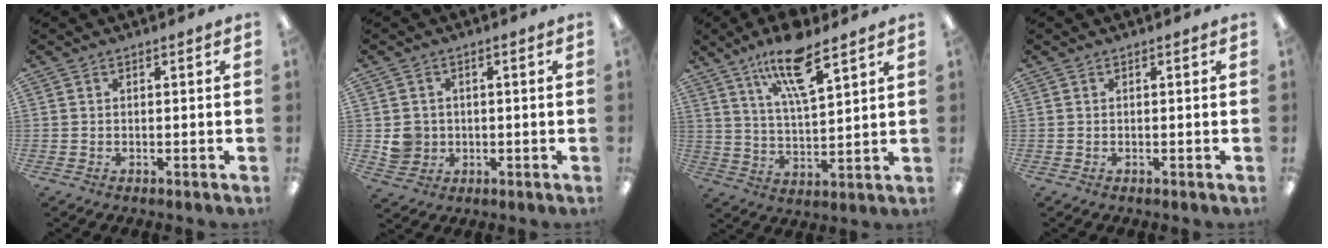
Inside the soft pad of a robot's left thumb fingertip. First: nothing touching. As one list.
[{"total": 4.6, "force": [0.0, 4.5, 1.1], "torque": [-0.011, 0.004, 0.002]}, {"total": 13.6, "force": [9.1, 4.0, 9.2], "torque": [-0.165, -0.036, 0.155]}, {"total": 0.0}]